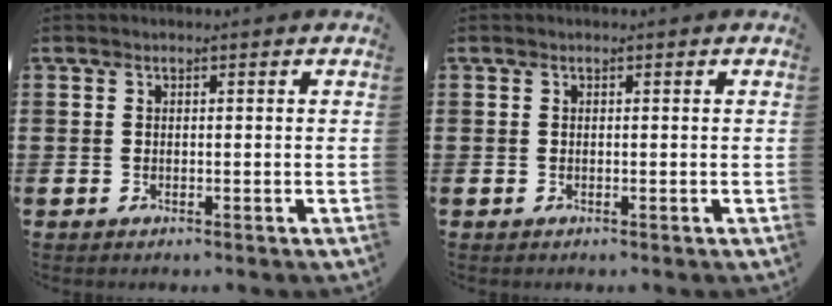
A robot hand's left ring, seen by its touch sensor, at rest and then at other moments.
{"total": 0.0}